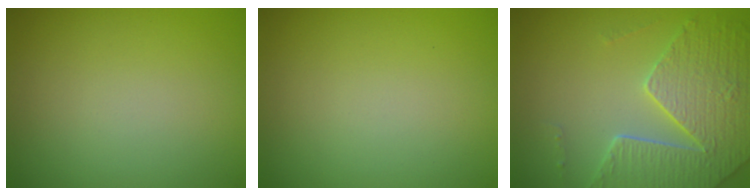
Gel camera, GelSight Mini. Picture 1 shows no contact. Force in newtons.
{"total": 0.0}
{"total": 6.2, "press": 5.1, "slide": 3.6}